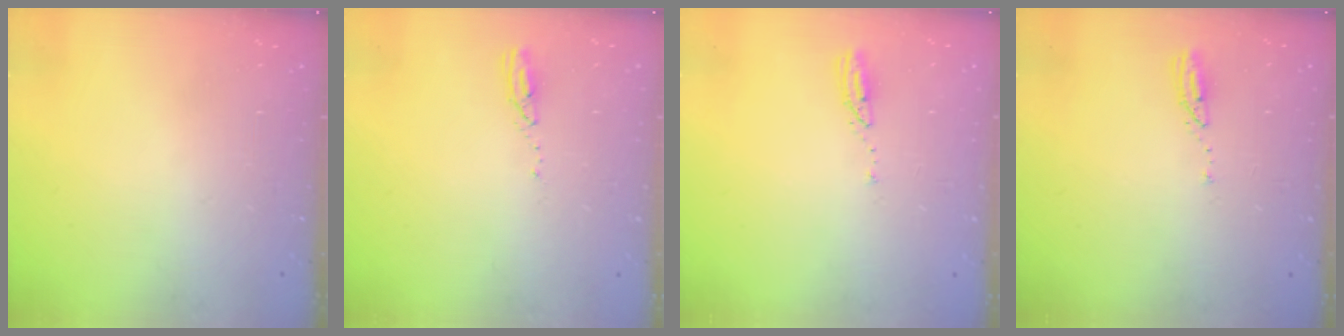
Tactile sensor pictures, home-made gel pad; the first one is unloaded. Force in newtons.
{"total": 3.4, "press": 3.3, "slide": 0.3}
{"total": 3.0, "press": 2.9, "slide": 0.3}
{"total": 3.0, "press": 2.9, "slide": 0.3}